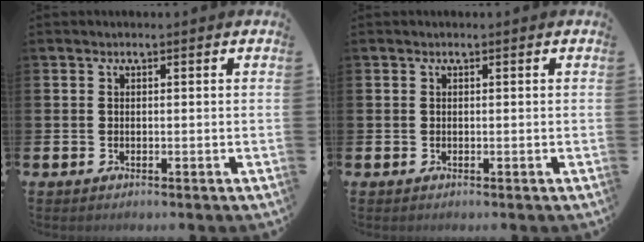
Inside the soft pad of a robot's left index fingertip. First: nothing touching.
{"total": 0.0}